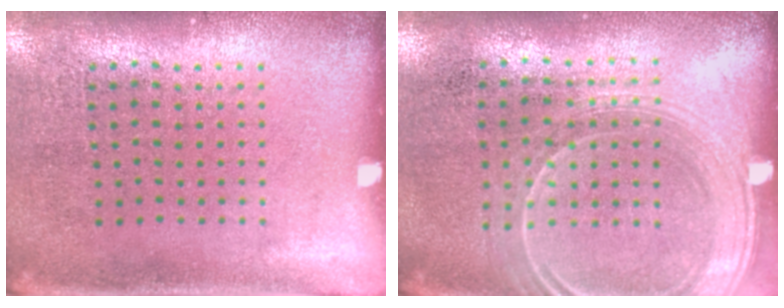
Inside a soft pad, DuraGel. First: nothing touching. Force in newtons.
{"total": 1.8, "press": 1.6, "slide": 0.7}